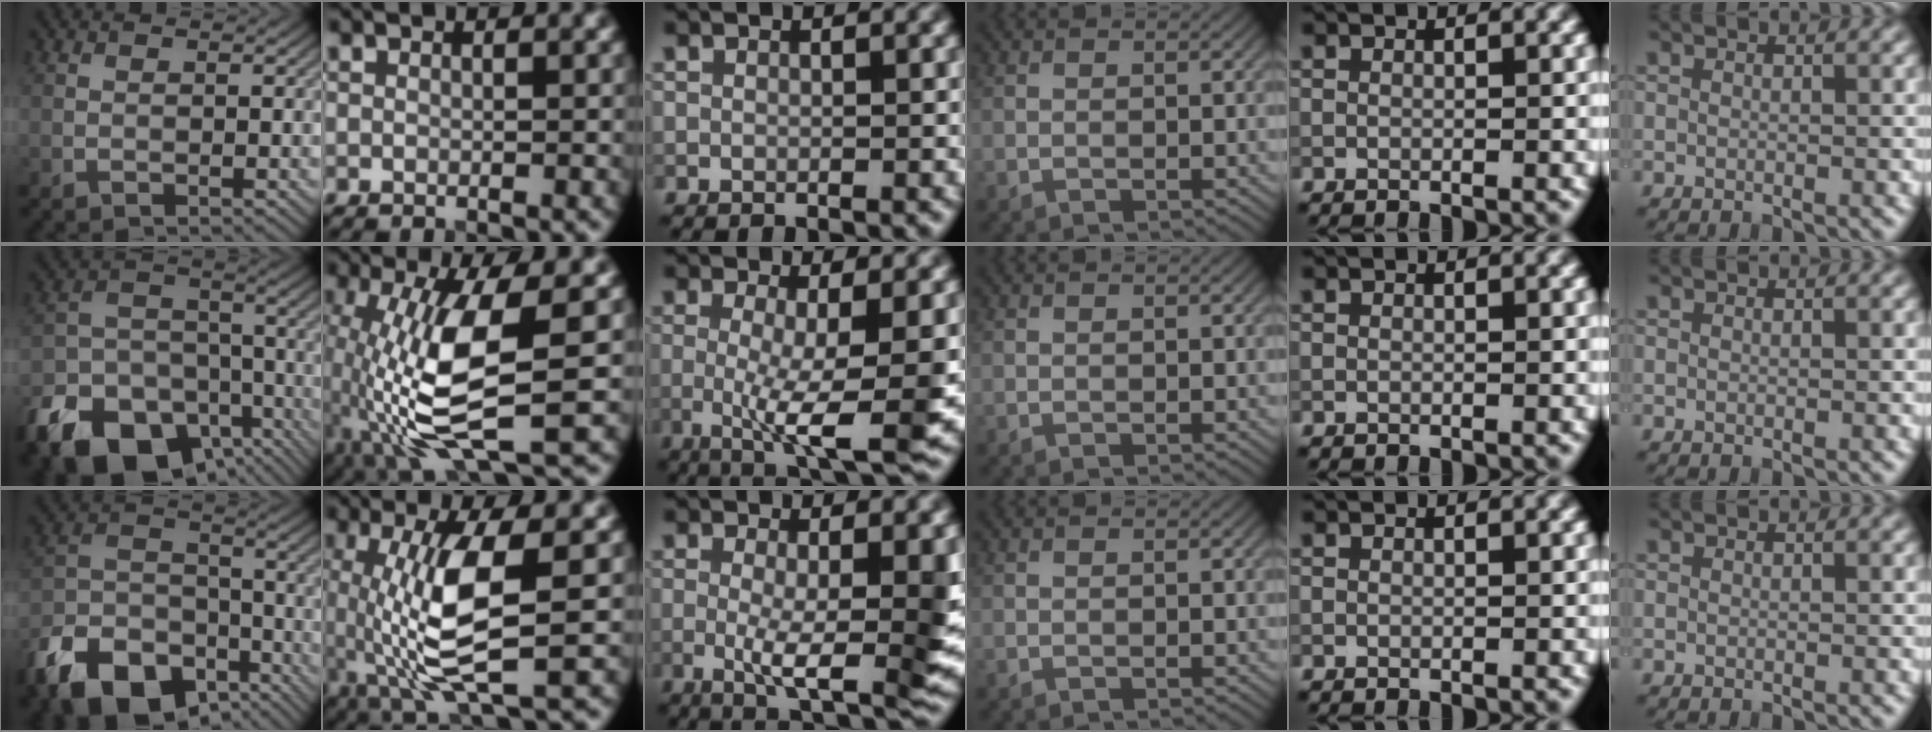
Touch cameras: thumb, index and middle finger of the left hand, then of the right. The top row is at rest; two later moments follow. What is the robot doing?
{"motion": "lift_and_place", "object": "calculator"}